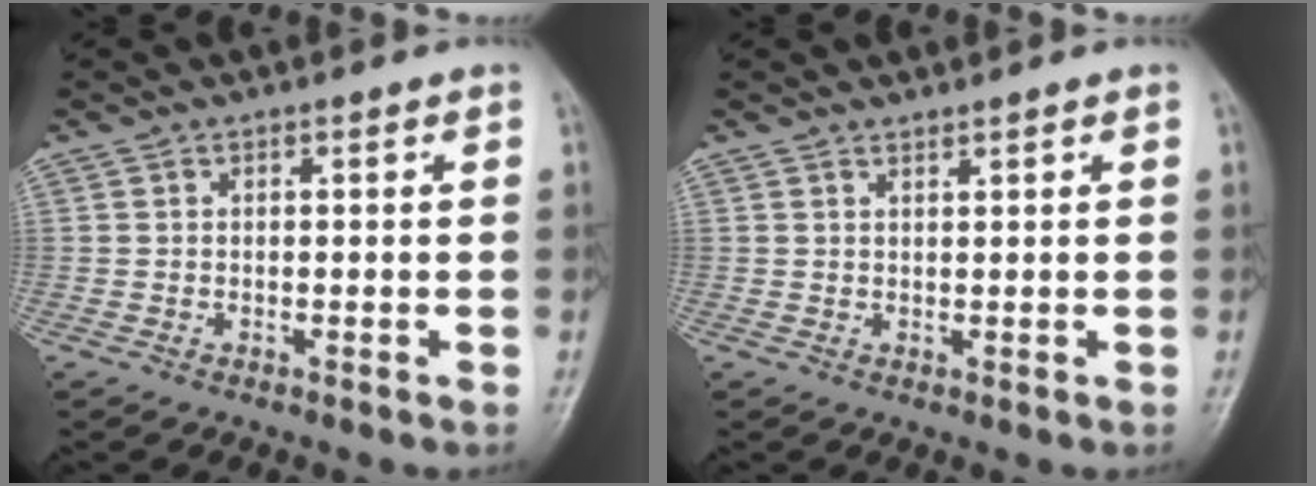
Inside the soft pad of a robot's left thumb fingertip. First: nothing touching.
{"total": 0.8, "force": [0.8, -0.1, 0.0], "torque": [0.002, -0.007, 0.014]}